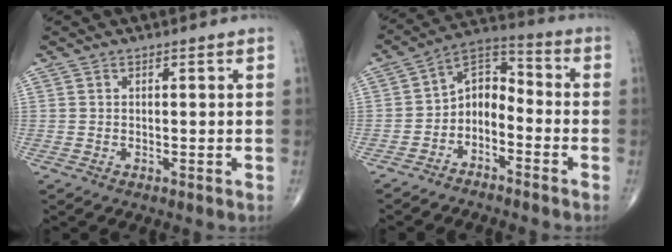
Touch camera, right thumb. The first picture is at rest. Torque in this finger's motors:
{"motor_torque": [-0.12, 0.03, 0.10, -0.09, 0.12]}